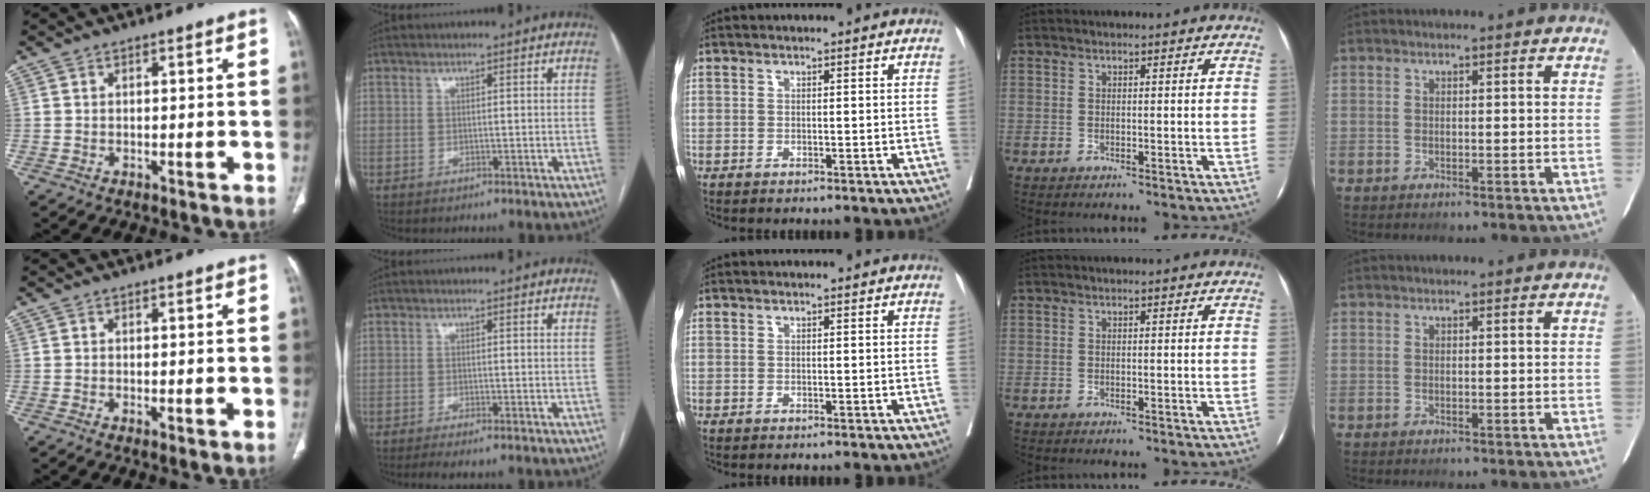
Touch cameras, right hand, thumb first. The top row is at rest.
{"thumb": {"total": 1.4, "force": [-0.2, 0.3, 1.3], "torque": [-0.031, -0.008, -0.004]}, "index": {"total": 2.6, "force": [-2.0, -0.1, 1.6], "torque": [-0.027, -0.005, -0.033]}}